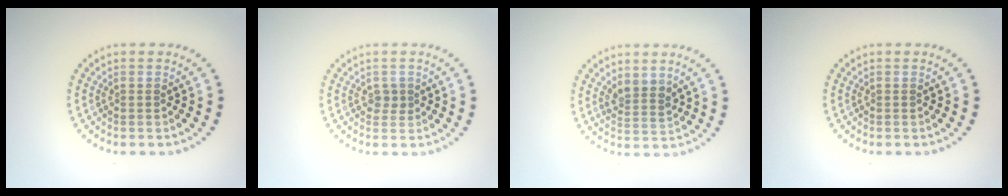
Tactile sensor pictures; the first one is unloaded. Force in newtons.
{"total": 1.1, "press": 1.1, "slide": 0.3}
{"total": 2.3, "press": 1.9, "slide": 1.4}
{"total": 0.0}